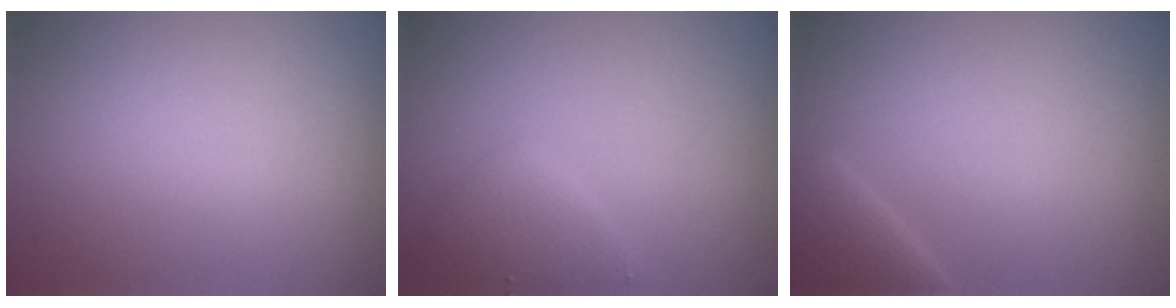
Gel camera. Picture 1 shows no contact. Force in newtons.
{"total": 2.1, "press": 2.1, "slide": 0.0}
{"total": 2.3, "press": 2.3, "slide": 0.2}